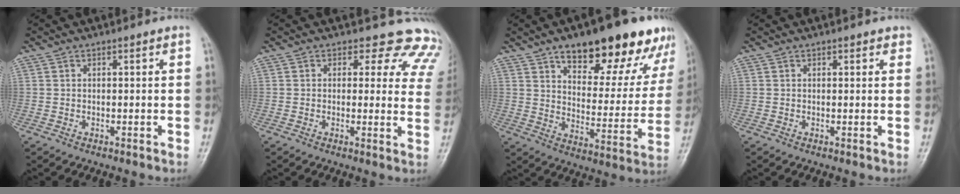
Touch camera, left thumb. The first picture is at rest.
{"total": 11.6, "force": [9.9, 5.7, 2.4], "torque": [0.030, -0.052, 0.074]}
{"total": 21.9, "force": [14.4, 9.2, 13.7], "torque": [-0.122, -0.051, 0.206]}
{"total": 1.1, "force": [0.8, 0.6, 0.6], "torque": [-0.001, -0.002, 0.005]}